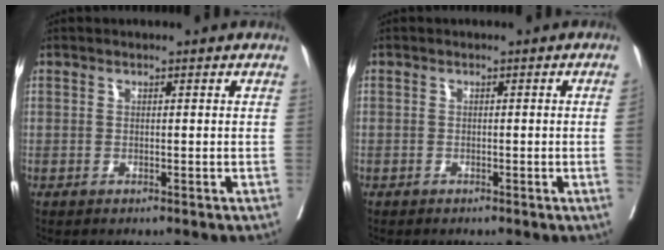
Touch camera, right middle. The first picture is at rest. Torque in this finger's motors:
{"motor_torque": [1.11, -1.03, -0.55, -0.21]}